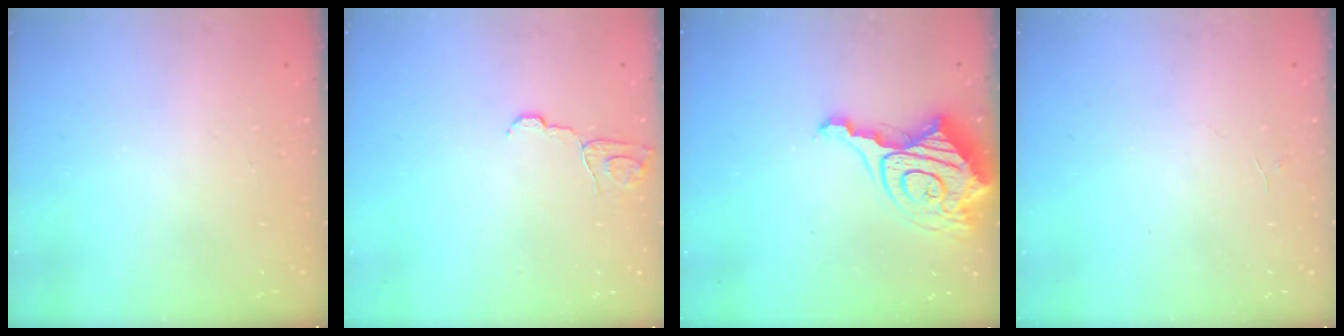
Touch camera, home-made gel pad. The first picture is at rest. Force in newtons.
{"total": 6.6, "press": 6.6, "slide": 0.5}
{"total": 16.1, "press": 16.0, "slide": 1.9}
{"total": 3.9, "press": 3.9, "slide": 0.3}